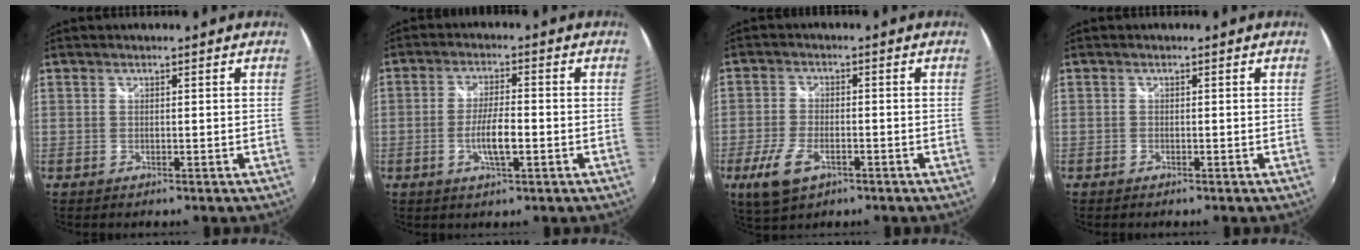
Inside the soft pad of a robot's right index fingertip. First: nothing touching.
{"total": 5.9, "force": [-1.9, 1.2, 5.4], "torque": [-0.107, -0.003, -0.032]}
{"total": 8.2, "force": [-4.0, 4.1, 5.8], "torque": [-0.140, -0.014, -0.072]}
{"total": 0.5, "force": [-0.5, 0.3, 0.1], "torque": [-0.005, -0.003, -0.012]}